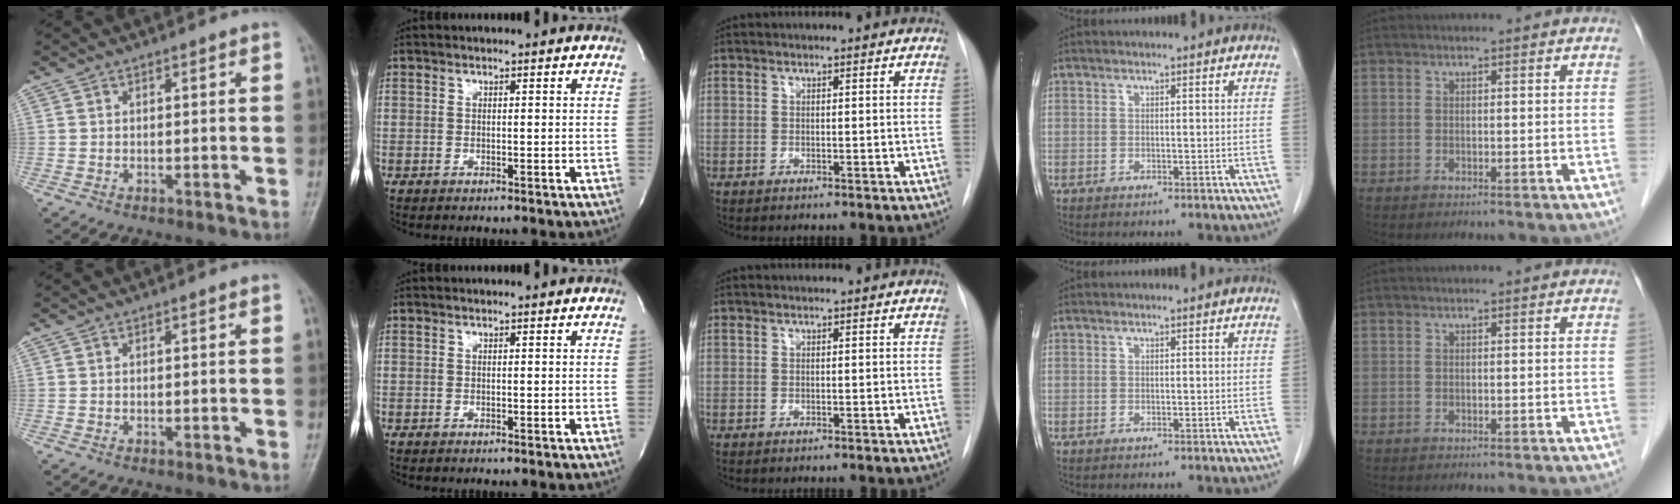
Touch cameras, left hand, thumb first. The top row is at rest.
{}